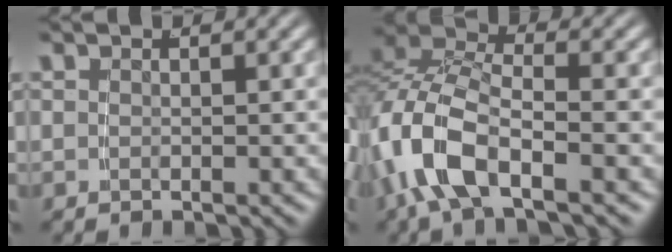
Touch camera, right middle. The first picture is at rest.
{"total": 7.3, "force": [-0.8, 4.8, 5.4], "torque": [-0.142, -0.015, -0.015]}